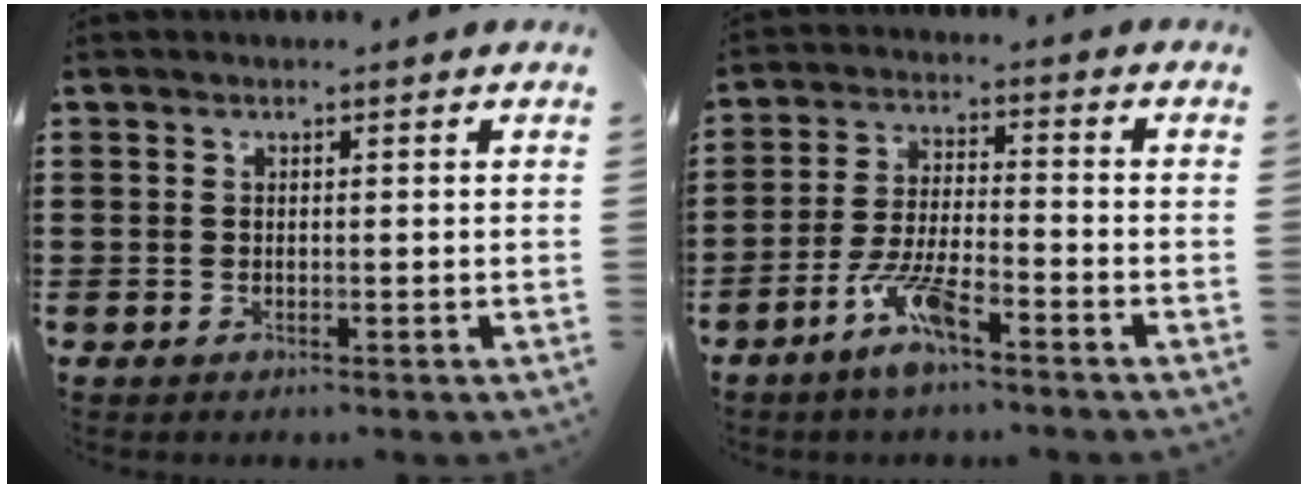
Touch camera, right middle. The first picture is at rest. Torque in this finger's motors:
{"motor_torque": [1.86, 0.27, 0.23, 0.21]}